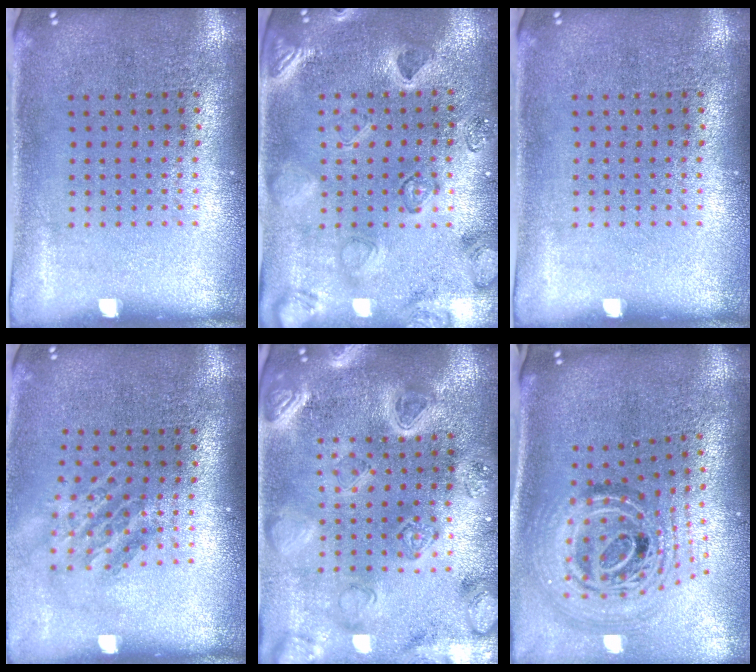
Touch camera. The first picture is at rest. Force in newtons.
{"total": 2.3, "press": 2.1, "slide": 0.8}
{"total": 0.0}
{"total": 1.5, "press": 1.1, "slide": 1.0}
{"total": 4.1, "press": 3.7, "slide": 1.7}
{"total": 2.1, "press": 1.6, "slide": 1.4}